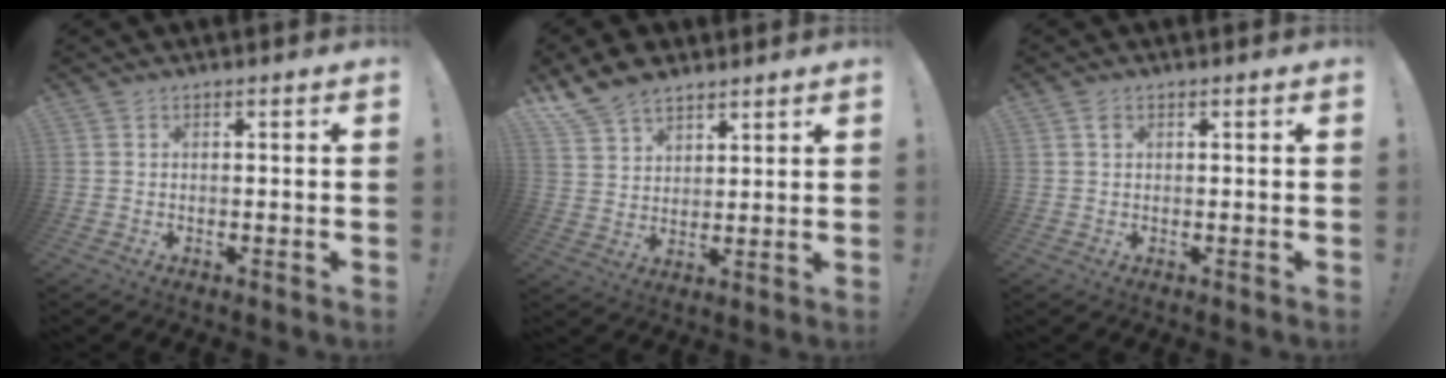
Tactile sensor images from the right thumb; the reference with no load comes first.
{"total": 9.6, "force": [7.6, 5.1, 2.7], "torque": [-0.054, -0.047, 0.152]}
{"total": 1.4, "force": [0.6, 0.9, 0.9], "torque": [-0.017, 0.002, 0.010]}